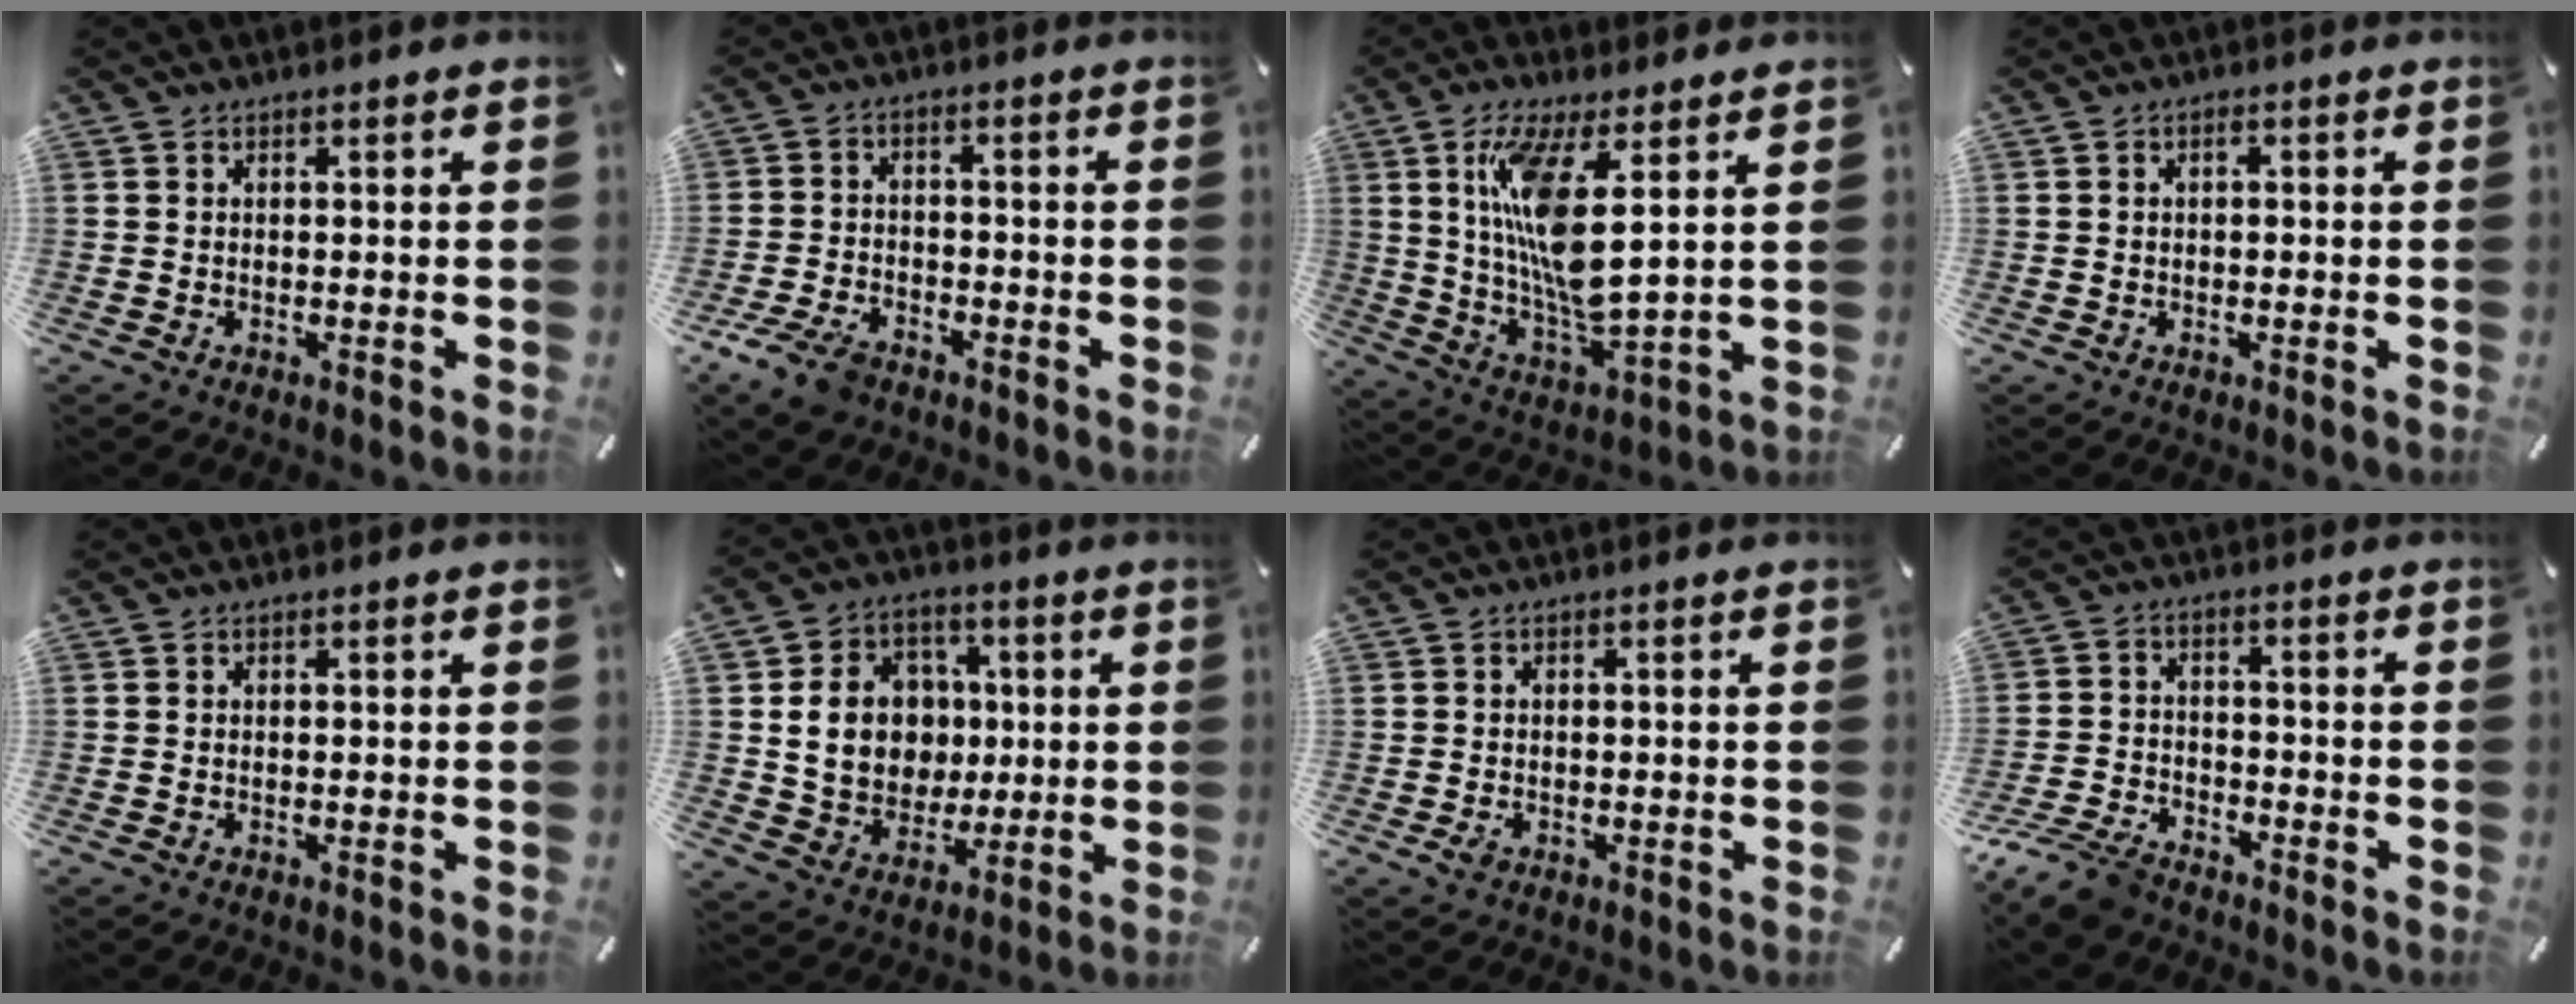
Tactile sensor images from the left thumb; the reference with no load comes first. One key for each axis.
{"total": 7.3, "fx": -4.8, "fy": 4.2, "fz": 3.6, "tx": -0.081, "ty": 0.021, "tz": -0.092}
{"total": 15.0, "fx": 5.2, "fy": 4.2, "fz": 13.4, "tx": -0.274, "ty": -0.030, "tz": 0.084}
{"total": 1.0, "fx": 0.0, "fy": 0.5, "fz": 0.8, "tx": -0.016, "ty": 0.004, "tz": -0.001}
{"total": 0.0}
{"total": 13.9, "fx": 1.4, "fy": 12.4, "fz": 6.2, "tx": -0.111, "ty": 0.009, "tz": 0.035}
{"total": 1.7, "fx": -0.8, "fy": 1.1, "fz": 1.0, "tx": -0.025, "ty": -0.002, "tz": -0.015}
{"total": 8.5, "fx": -7.2, "fy": 3.2, "fz": 3.2, "tx": -0.074, "ty": 0.029, "tz": -0.140}